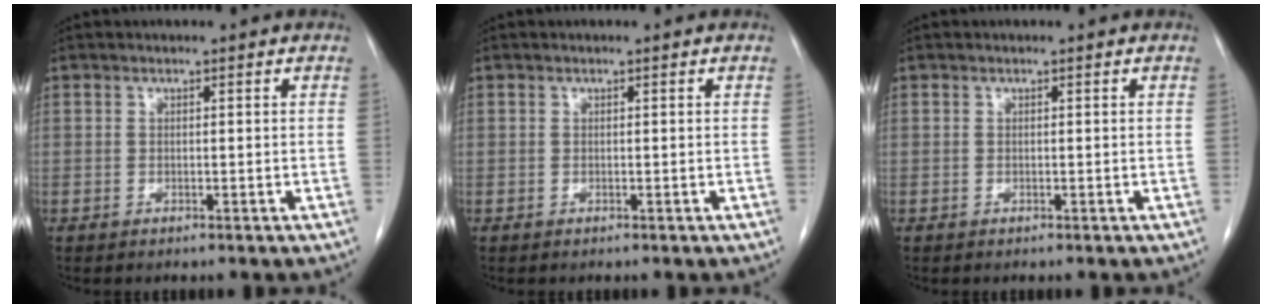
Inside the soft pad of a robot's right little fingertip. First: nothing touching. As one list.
[{"total": 0.0}, {"total": 0.0}]